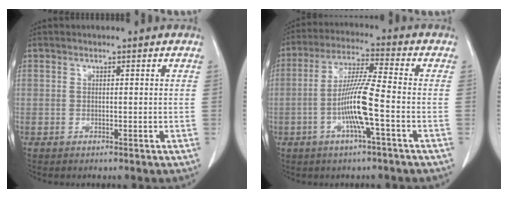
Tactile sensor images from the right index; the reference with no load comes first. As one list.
[{"total": 9.2, "force": [-2.5, -0.2, 8.9], "torque": [-0.175, 0.002, -0.050]}]